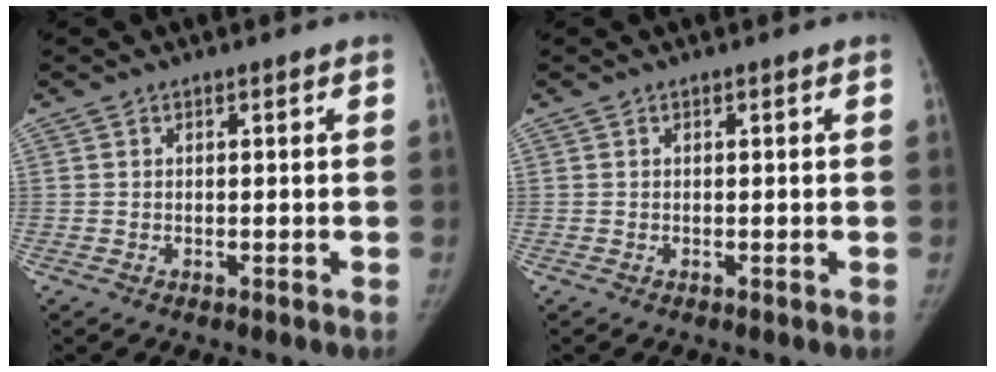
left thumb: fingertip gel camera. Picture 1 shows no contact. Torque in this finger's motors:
{"motor_torque": [0.01, 0.00, 0.20, -0.24, -0.07]}